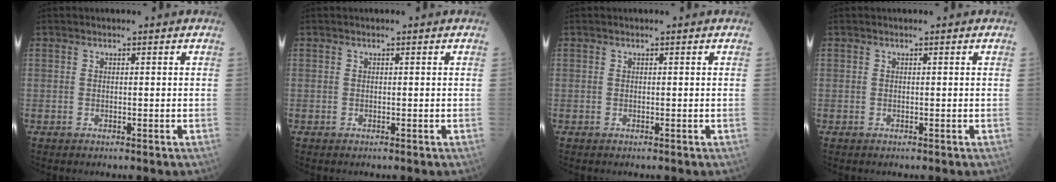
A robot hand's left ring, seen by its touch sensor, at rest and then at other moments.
{"total": 0.0}
{"total": 0.0}
{"total": 0.0}